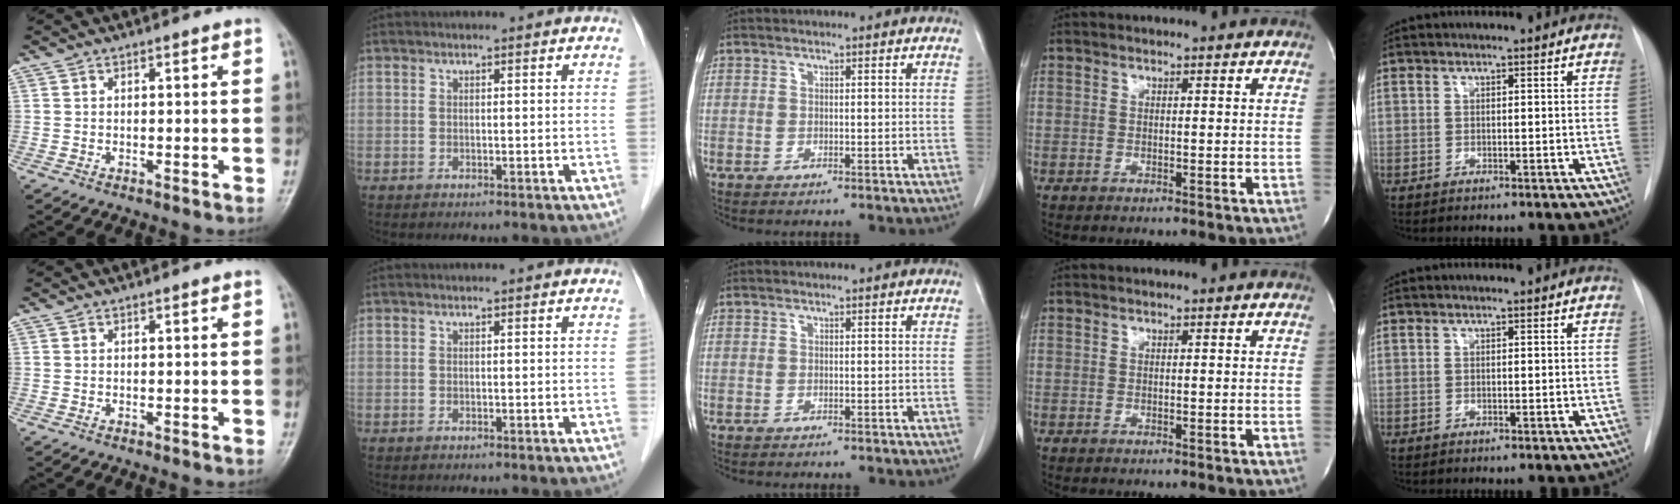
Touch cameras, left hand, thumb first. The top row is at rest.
{}